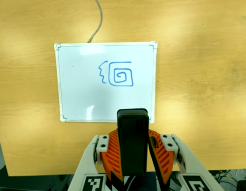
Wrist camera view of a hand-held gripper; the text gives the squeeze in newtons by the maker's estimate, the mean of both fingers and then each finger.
{"total": 6.7, "left": 6.2, "right": 7.1}